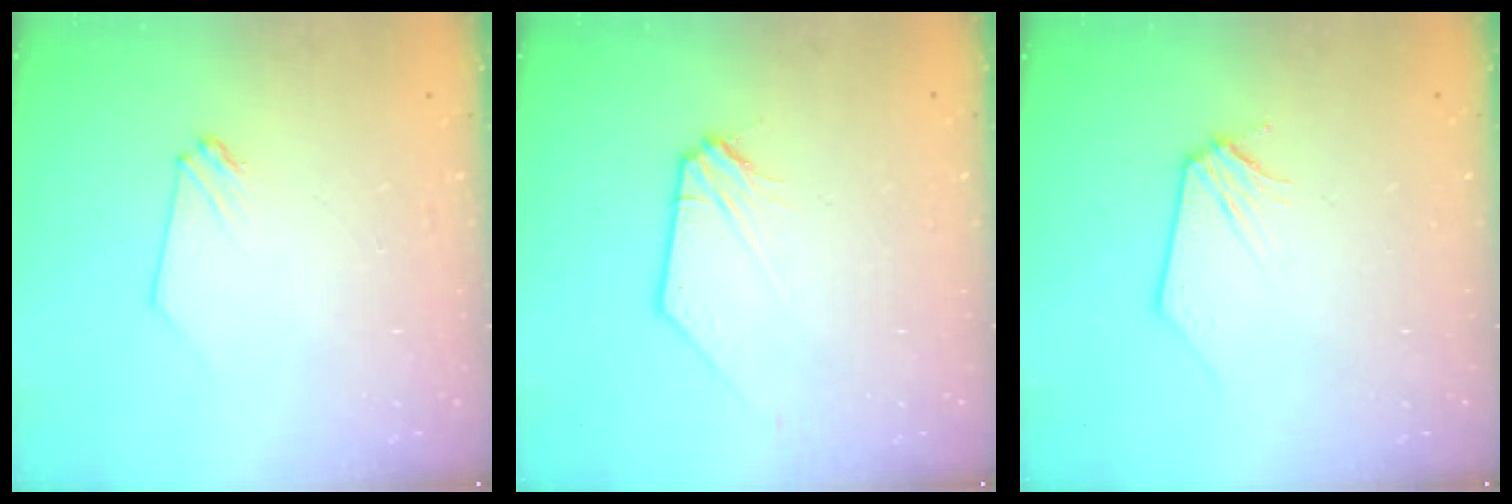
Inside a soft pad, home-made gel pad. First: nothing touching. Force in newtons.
{"total": 1.1, "press": 1.1, "slide": 0.1}
{"total": 0.0}